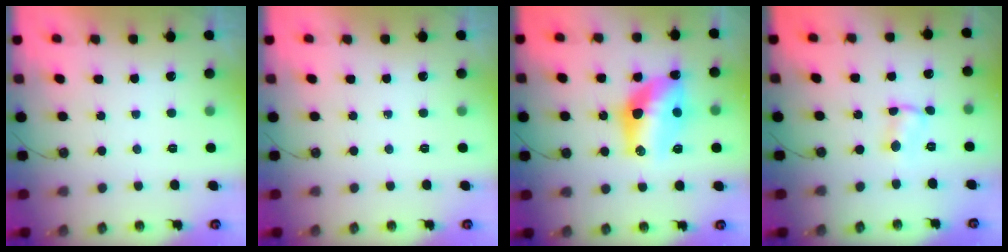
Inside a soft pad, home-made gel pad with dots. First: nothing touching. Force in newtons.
{"total": 0.0}
{"total": 13.7, "press": 13.6, "slide": 1.2}
{"total": 1.4, "press": 1.4, "slide": 0.0}